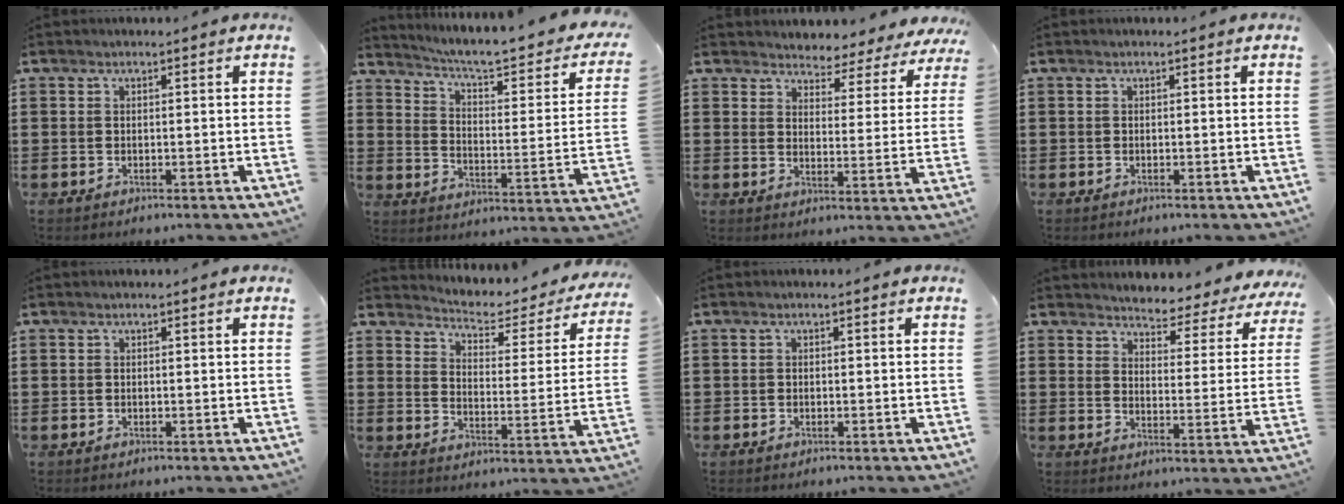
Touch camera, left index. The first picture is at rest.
{"total": 5.0, "force": [4.2, 0.0, 2.8], "torque": [-0.076, -0.037, 0.061]}
{"total": 3.4, "force": [3.4, 0.5, -0.3], "torque": [-0.021, -0.027, 0.055]}
{"total": 0.0}
{"total": 0.0}
{"total": 2.8, "force": [2.6, 0.7, 0.8], "torque": [-0.036, -0.027, 0.033]}
{"total": 0.5, "force": [-0.4, 0.3, 0.2], "torque": [-0.005, 0.000, -0.007]}
{"total": 3.3, "force": [3.3, 0.3, 0.2], "torque": [-0.022, -0.036, 0.047]}